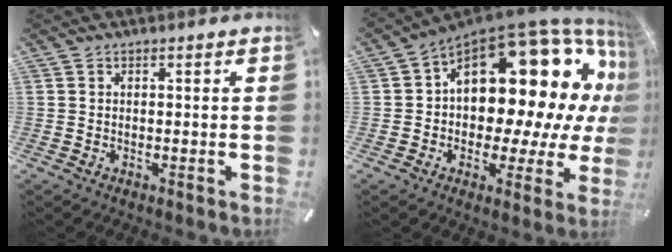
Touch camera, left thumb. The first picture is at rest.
{"total": 22.0, "force": [7.5, 12.9, 16.1], "torque": [-0.228, -0.072, 0.131]}